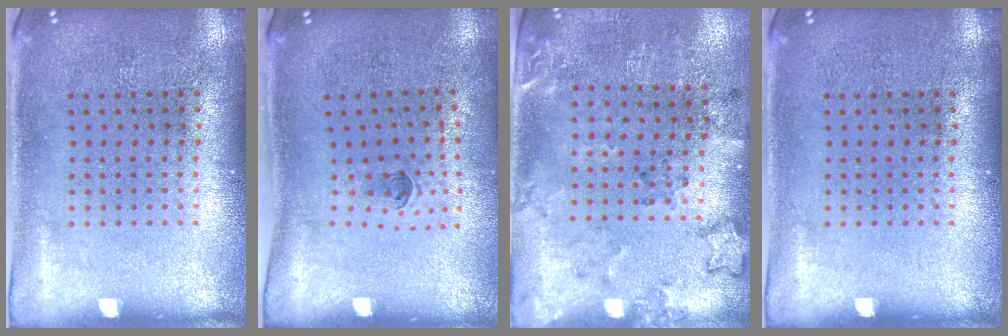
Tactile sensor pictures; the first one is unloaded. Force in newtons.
{"total": 0.5, "press": 0.3, "slide": 0.4}
{"total": 2.0, "press": 1.5, "slide": 1.4}
{"total": 0.0}